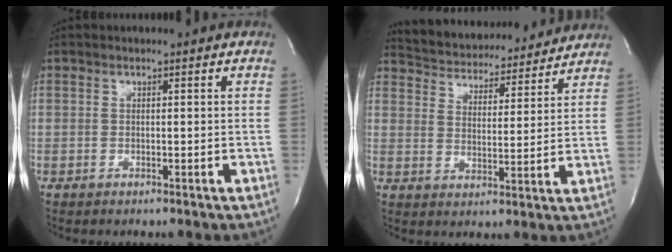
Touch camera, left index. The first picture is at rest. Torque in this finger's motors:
{"motor_torque": [0.14, -0.21, 0.02, 0.02]}